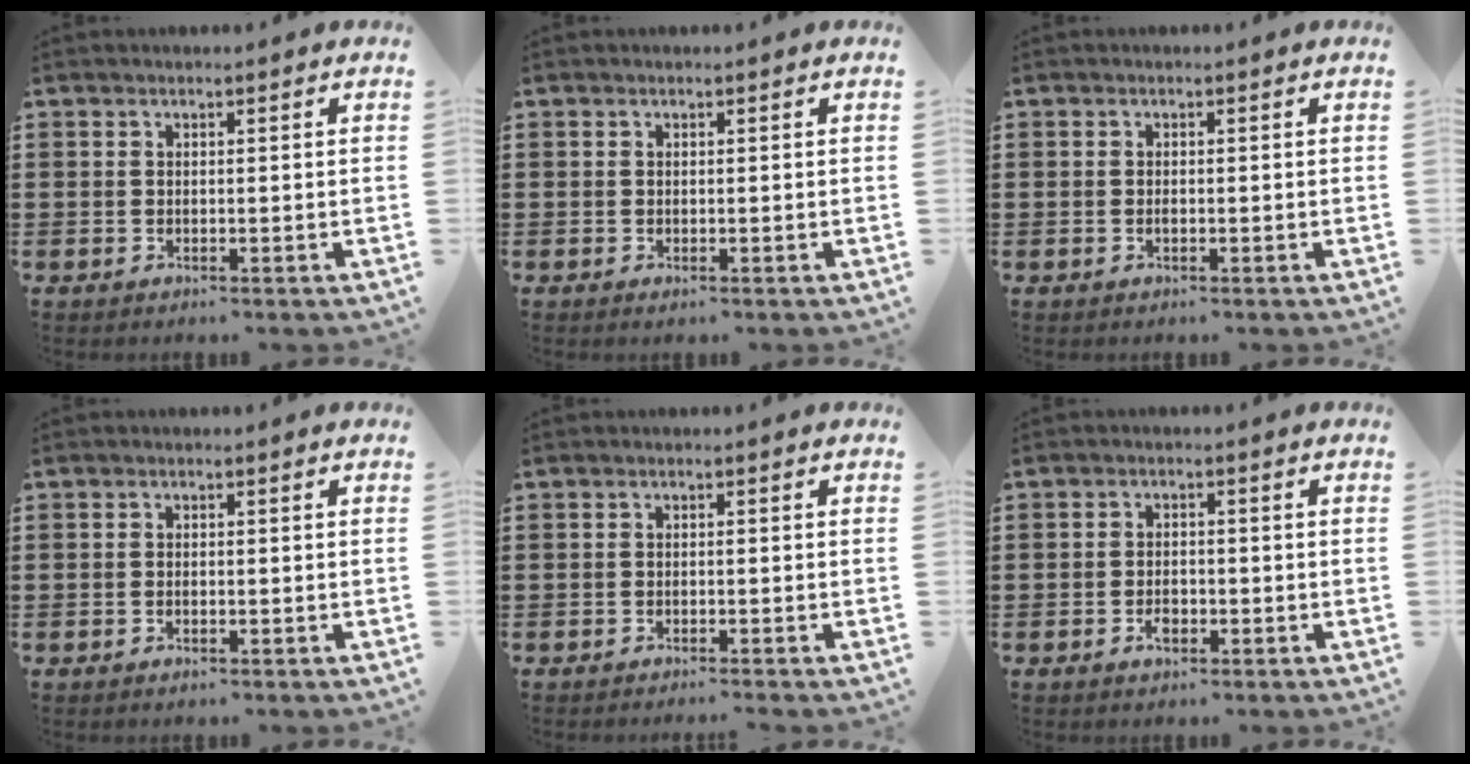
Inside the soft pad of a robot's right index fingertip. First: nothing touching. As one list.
[{"total": 0.0}, {"total": 0.6, "force": [-0.2, 0.2, 0.5], "torque": [-0.013, -0.003, -0.003]}, {"total": 0.6, "force": [-0.4, 0.2, 0.5], "torque": [-0.011, -0.004, -0.006]}, {"total": 0.6, "force": [-0.5, -0.1, 0.3], "torque": [-0.006, -0.003, -0.010]}, {"total": 2.2, "force": [-1.0, 1.2, 1.6], "torque": [-0.030, 0.001, -0.018]}]